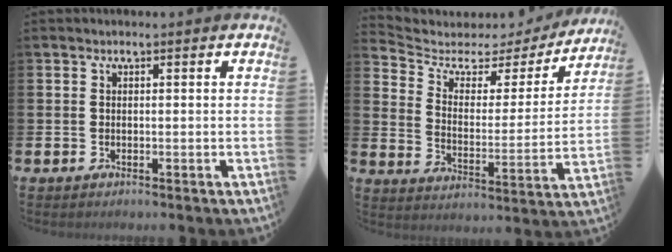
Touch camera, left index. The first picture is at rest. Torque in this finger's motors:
{"motor_torque": [0.83, -1.31, 0.09, -0.01]}